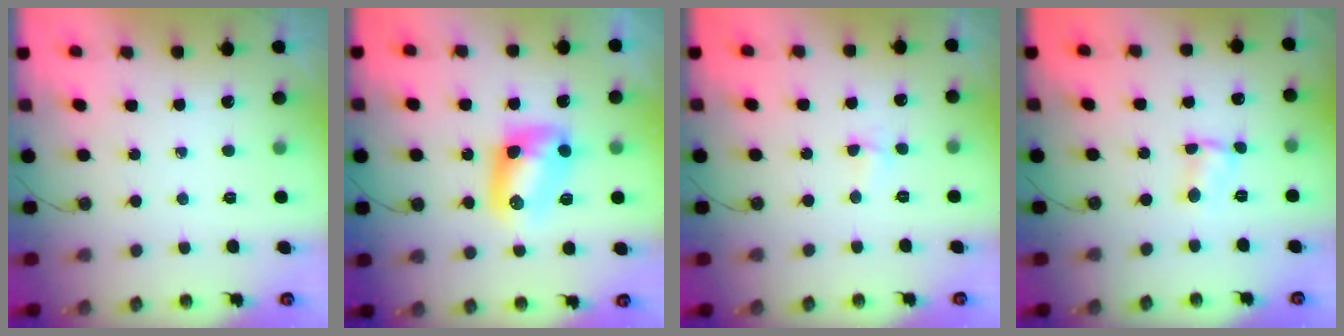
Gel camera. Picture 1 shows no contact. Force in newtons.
{"total": 9.6, "press": 9.5, "slide": 1.2}
{"total": 2.6, "press": 2.5, "slide": 0.5}
{"total": 1.5, "press": 1.4, "slide": 0.2}